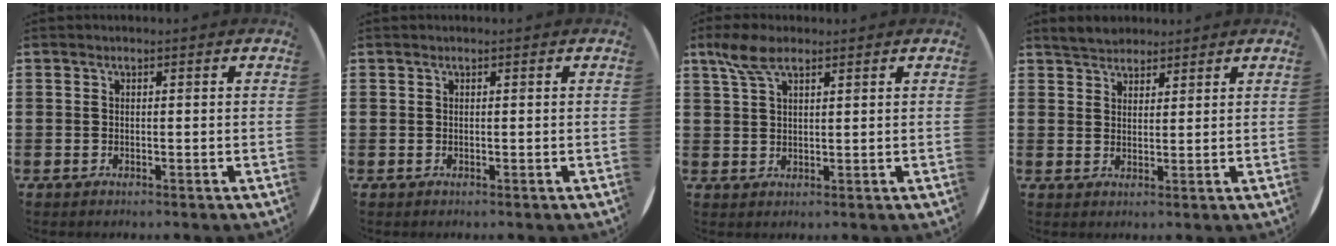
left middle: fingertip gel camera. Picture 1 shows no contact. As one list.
[{"total": 0.0}, {"total": 4.8, "force": [3.0, 1.9, 3.1], "torque": [-0.067, 0.008, 0.054]}, {"total": 3.1, "force": [3.0, 0.9, 0.1], "torque": [-0.008, -0.001, 0.057]}]